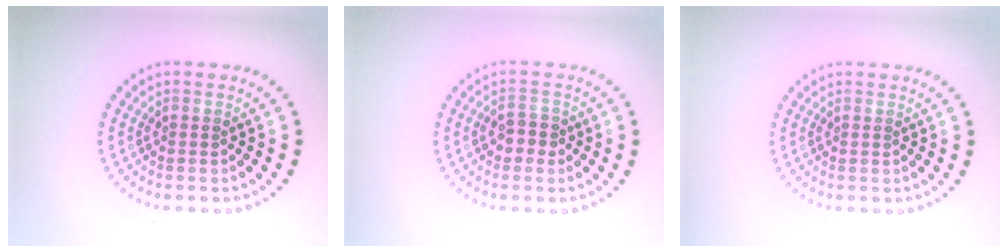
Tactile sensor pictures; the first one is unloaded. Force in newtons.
{"total": 1.9, "press": 1.8, "slide": 0.5}
{"total": 0.0}